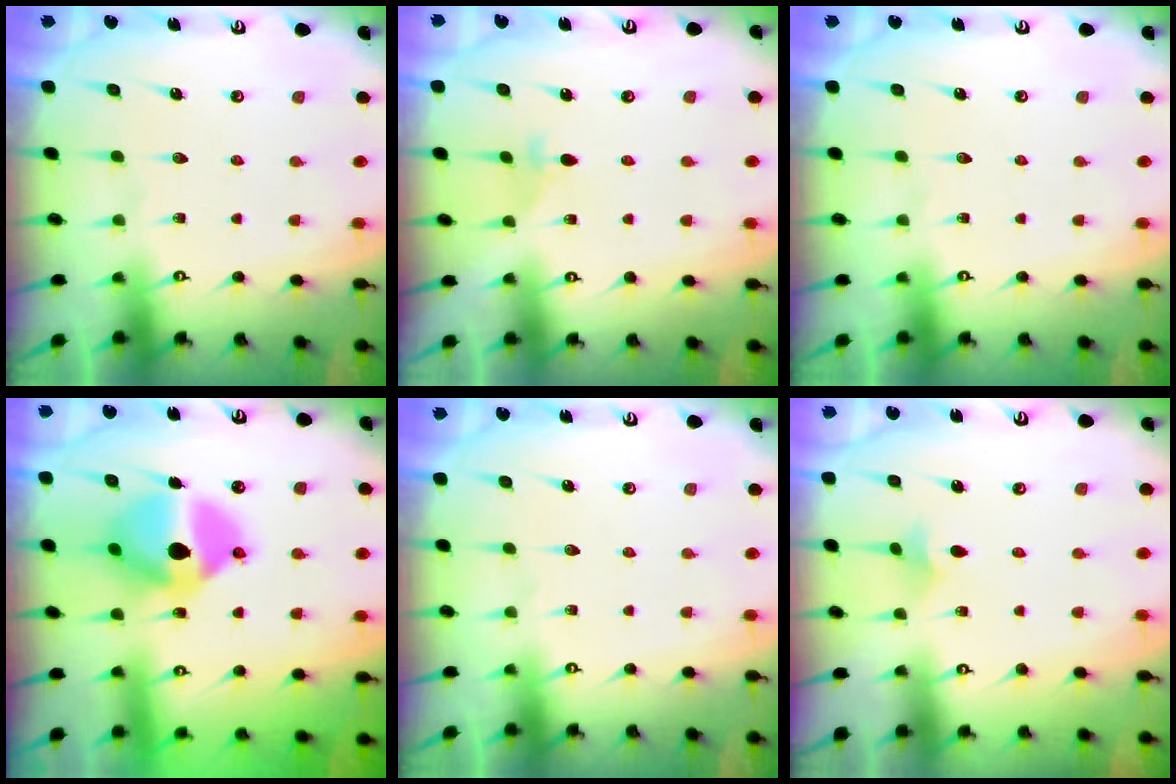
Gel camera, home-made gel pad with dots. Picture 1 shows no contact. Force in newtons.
{"total": 3.0, "press": 2.9, "slide": 0.5}
{"total": 0.0}
{"total": 13.3, "press": 13.3, "slide": 0.2}
{"total": 0.0}
{"total": 3.5, "press": 3.4, "slide": 0.7}